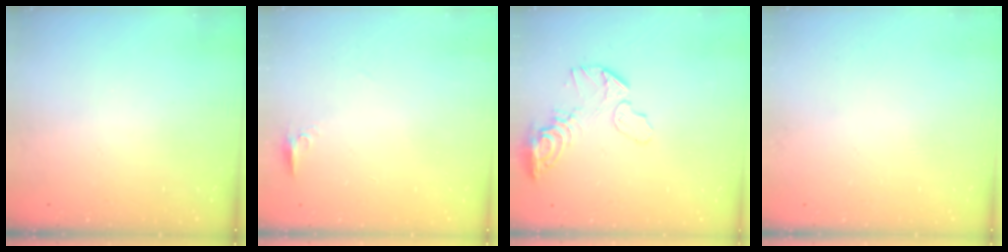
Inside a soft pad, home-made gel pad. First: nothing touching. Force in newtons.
{"total": 4.8, "press": 4.7, "slide": 1.2}
{"total": 10.4, "press": 10.3, "slide": 1.6}
{"total": 0.0}